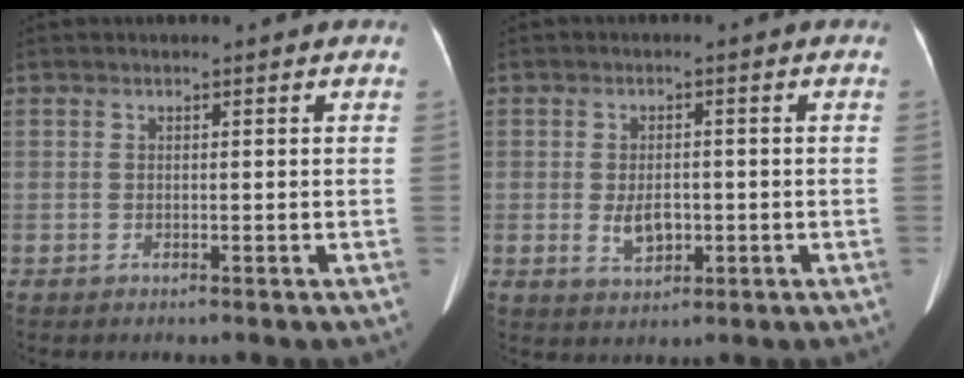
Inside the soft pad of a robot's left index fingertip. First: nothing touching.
{"total": 4.1, "force": [-0.8, 2.4, 3.2], "torque": [-0.059, 0.001, -0.006]}